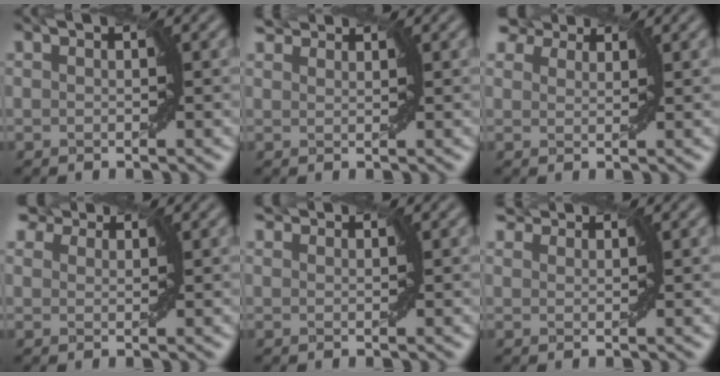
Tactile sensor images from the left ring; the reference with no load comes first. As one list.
[{"total": 2.4, "force": [2.3, 0.5, 0.5], "torque": [-0.011, 0.007, 0.035]}, {"total": 5.6, "force": [4.4, 2.6, 2.2], "torque": [-0.060, 0.011, 0.072]}, {"total": 4.7, "force": [3.8, 2.2, 1.8], "torque": [-0.049, 0.009, 0.060]}, {"total": 1.3, "force": [1.2, 0.3, 0.2], "torque": [-0.007, 0.001, 0.021]}, {"total": 2.8, "force": [2.6, 0.7, 0.7], "torque": [-0.013, 0.004, 0.041]}]